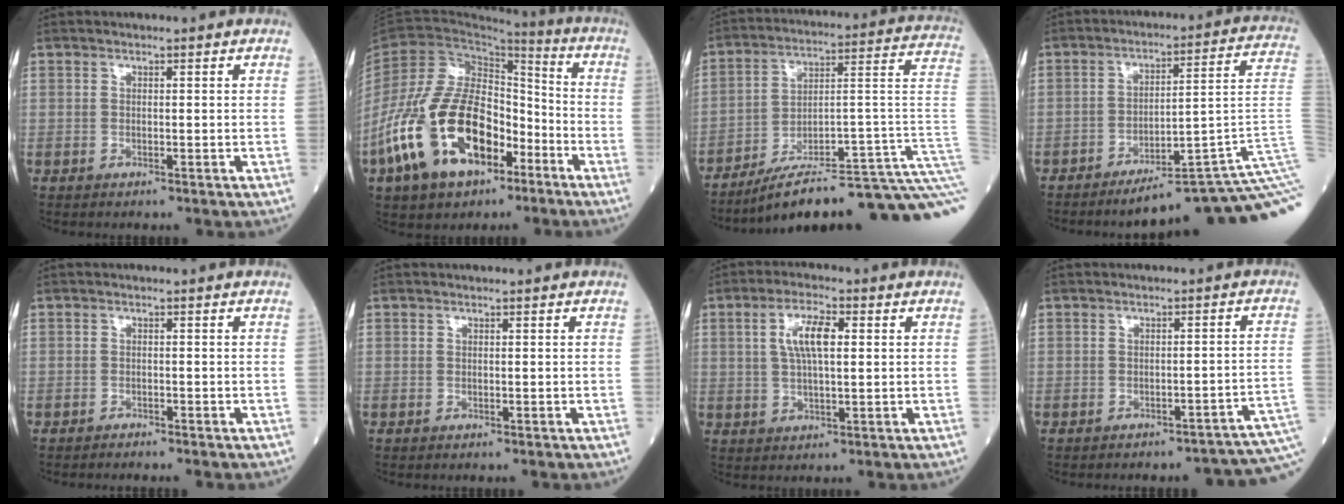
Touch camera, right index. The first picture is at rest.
{"total": 18.0, "force": [-8.6, 9.4, 12.7], "torque": [-0.266, 0.011, -0.151]}
{"total": 24.6, "force": [-16.7, -1.2, 18.1], "torque": [-0.133, 0.023, -0.244]}
{"total": 17.2, "force": [-9.9, -1.8, 14.0], "torque": [-0.091, 0.056, -0.138]}
{"total": 1.2, "force": [-1.1, -0.1, 0.2], "torque": [-0.006, -0.001, -0.017]}
{"total": 0.0}
{"total": 6.4, "force": [1.5, 1.8, 5.9], "torque": [-0.120, 0.011, 0.030]}
{"total": 8.9, "force": [-5.9, 2.7, 6.1], "torque": [-0.067, 0.016, -0.068]}